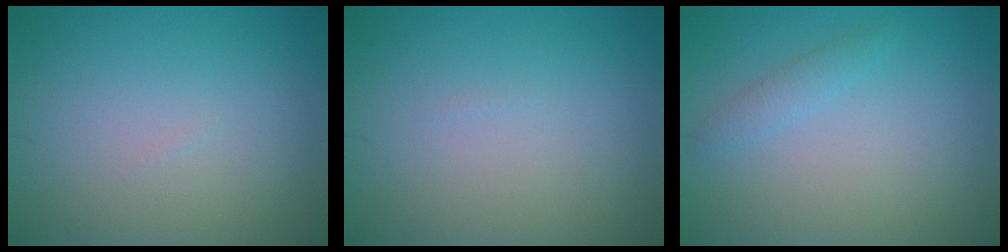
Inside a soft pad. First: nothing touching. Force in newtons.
{"total": 0.0}
{"total": 1.3, "press": 1.3, "slide": 0.0}